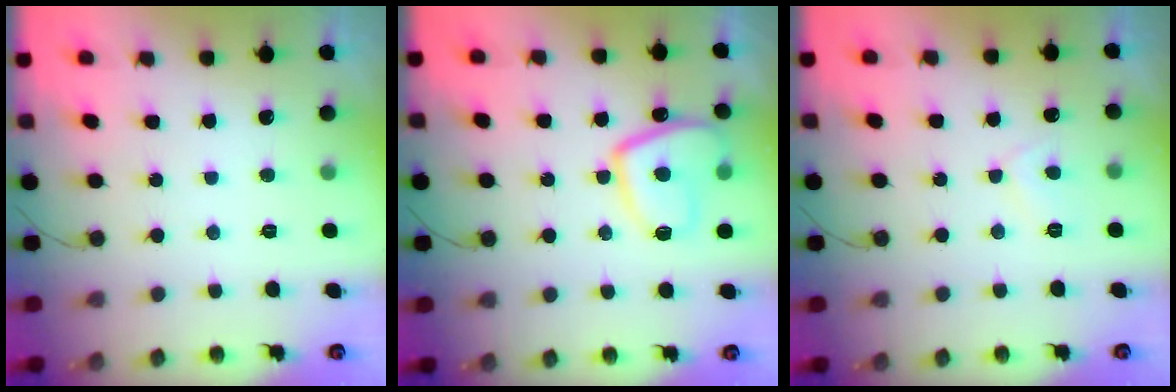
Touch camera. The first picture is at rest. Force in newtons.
{"total": 11.7, "press": 11.6, "slide": 1.2}
{"total": 5.0, "press": 4.9, "slide": 0.7}